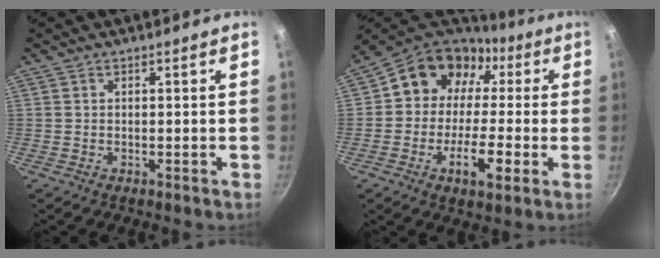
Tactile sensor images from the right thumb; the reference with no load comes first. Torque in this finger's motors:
{"motor_torque": [1.38, 3.28, 1.22, -0.86, 0.14]}